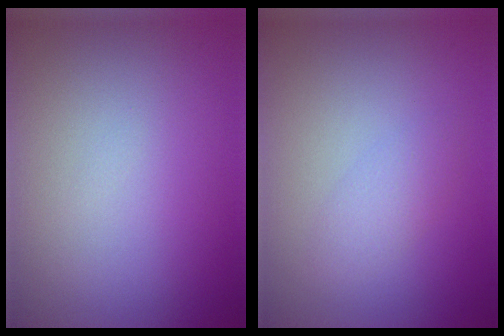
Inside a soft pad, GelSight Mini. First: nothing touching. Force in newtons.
{"total": 1.6, "press": 1.6, "slide": 0.0}